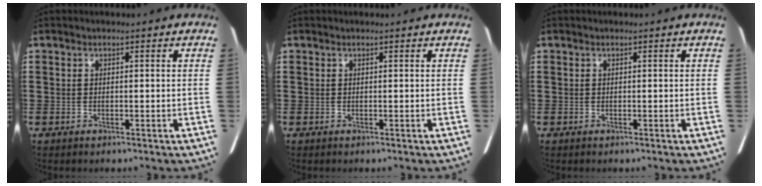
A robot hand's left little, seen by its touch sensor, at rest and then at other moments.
{"total": 0.0}
{"total": 0.0}